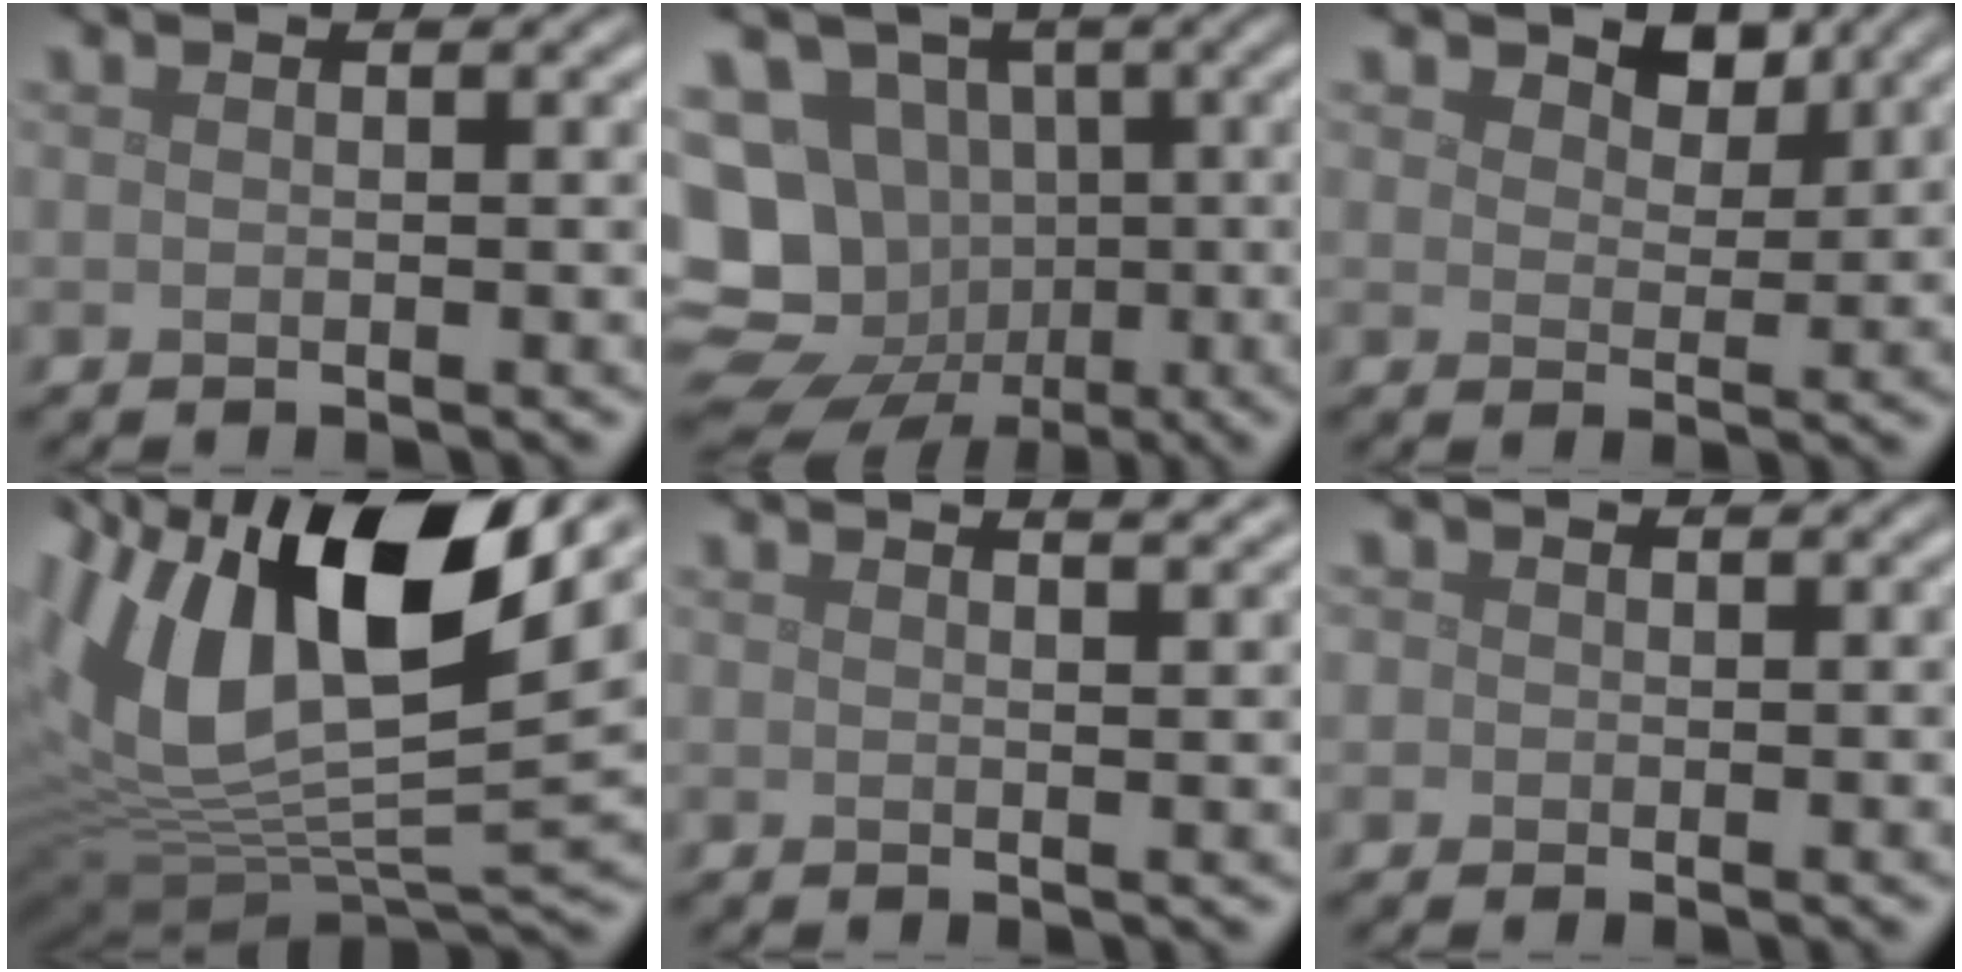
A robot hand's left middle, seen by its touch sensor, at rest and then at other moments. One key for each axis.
{"total": 16.2, "fx": -3.7, "fy": 14.7, "fz": 5.7, "tx": -0.142, "ty": -0.003, "tz": -0.073}
{"total": 3.7, "fx": 2.7, "fy": 2.0, "fz": 1.5, "tx": -0.030, "ty": -0.018, "tz": 0.041}
{"total": 16.3, "fx": 5.8, "fy": 7.7, "fz": 13.0, "tx": -0.265, "ty": 0.010, "tz": 0.098}
{"total": 2.5, "fx": 2.0, "fy": 0.8, "fz": 1.3, "tx": -0.001, "ty": 0.013, "tz": 0.006}
{"total": 1.1, "fx": 0.3, "fy": 1.0, "fz": 0.2, "tx": -0.001, "ty": 0.002, "tz": -0.003}